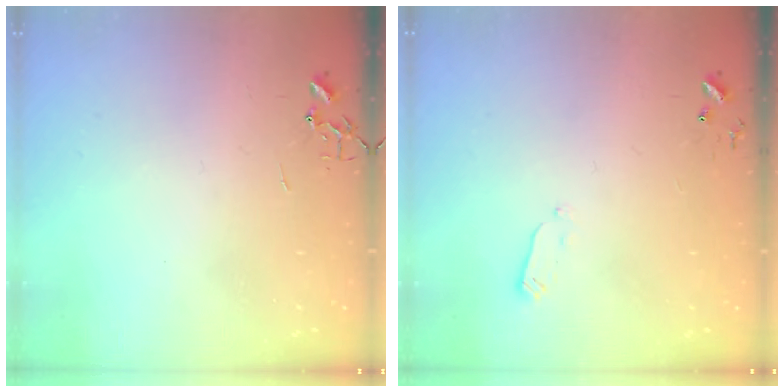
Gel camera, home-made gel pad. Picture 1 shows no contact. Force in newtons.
{"total": 2.4, "press": 2.3, "slide": 0.4}